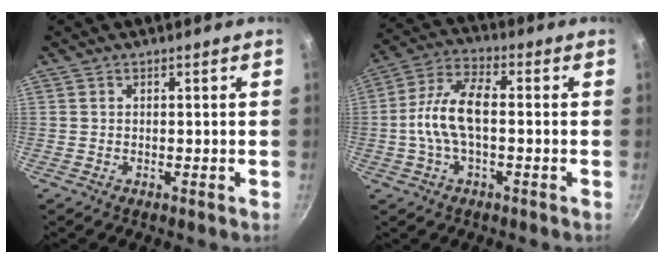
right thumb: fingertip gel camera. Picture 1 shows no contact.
{"total": 10.6, "force": [-0.8, 5.1, 9.3], "torque": [-0.182, 0.033, -0.027]}